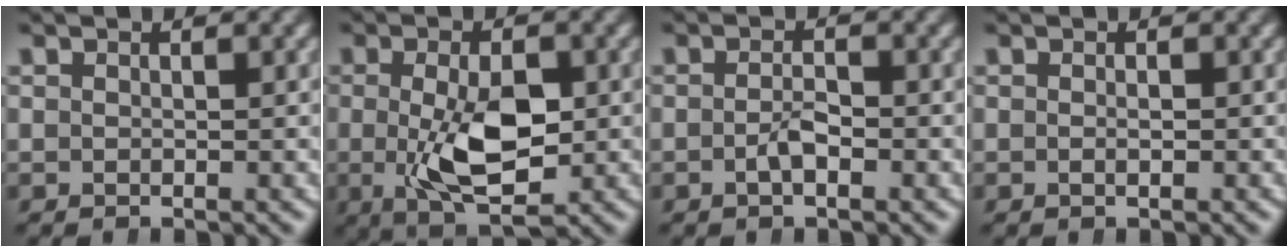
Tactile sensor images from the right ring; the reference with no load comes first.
{"total": 7.6, "force": [-1.1, 3.7, 6.5], "torque": [-0.122, -0.021, -0.011]}
{"total": 1.8, "force": [-1.1, 0.6, 1.3], "torque": [-0.023, -0.002, -0.021]}
{"total": 0.7, "force": [-0.3, 0.4, 0.5], "torque": [-0.011, 0.000, -0.007]}